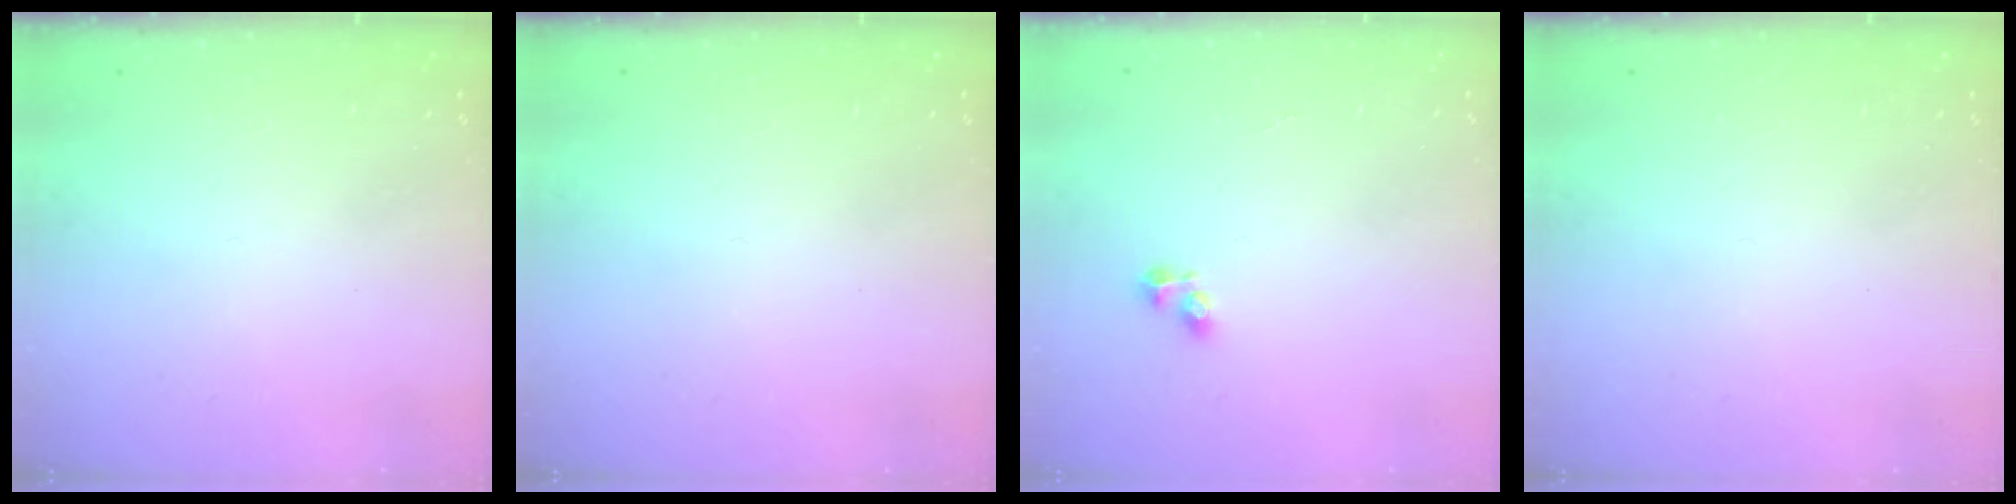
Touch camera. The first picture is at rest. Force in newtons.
{"total": 0.0}
{"total": 2.5, "press": 2.5, "slide": 0.2}
{"total": 0.0}